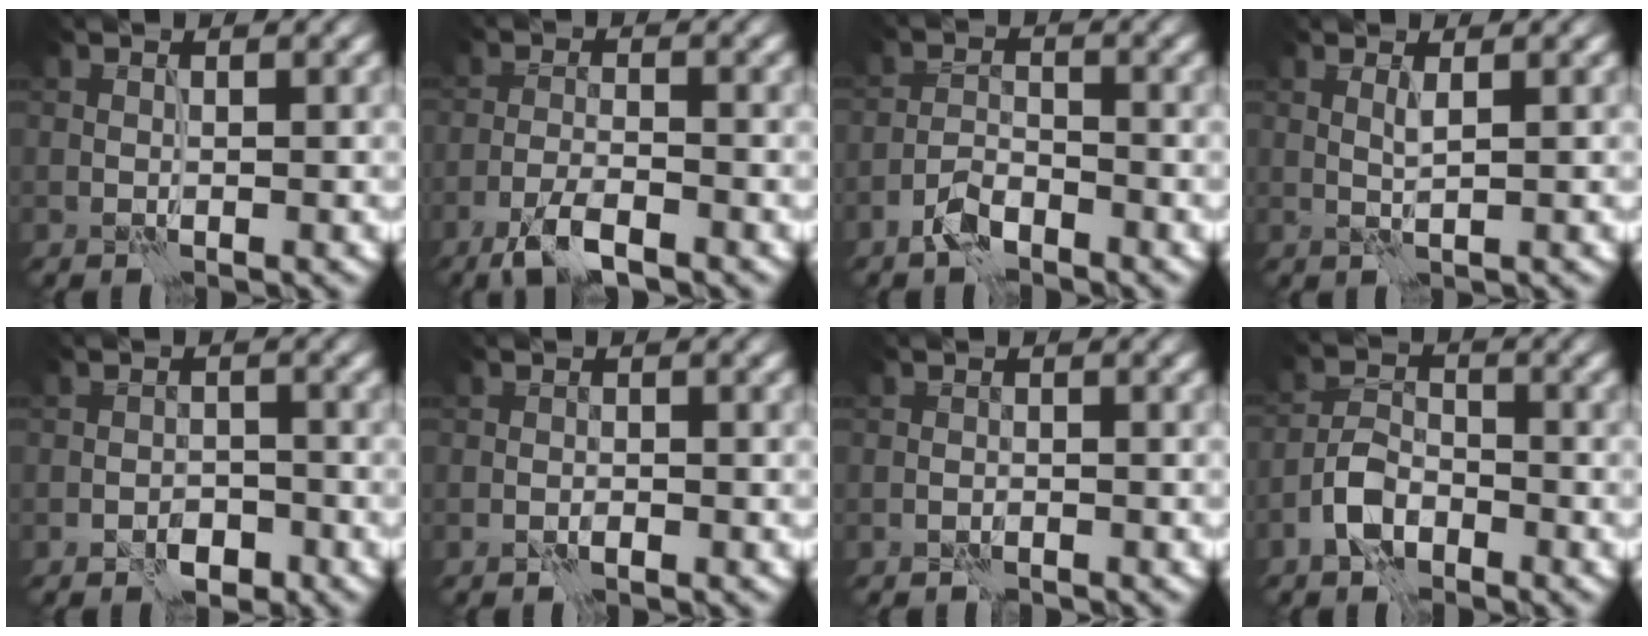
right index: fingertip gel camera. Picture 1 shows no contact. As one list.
[{"total": 3.9, "force": [-2.8, 0.8, 2.6], "torque": [-0.055, 0.000, -0.062]}, {"total": 2.7, "force": [-2.1, 1.0, 1.5], "torque": [-0.027, 0.006, -0.046]}, {"total": 1.0, "force": [0.5, -0.1, 0.9], "torque": [-0.023, 0.001, 0.008]}, {"total": 2.4, "force": [-1.6, 1.4, 1.1], "torque": [-0.010, 0.004, -0.030]}, {"total": 0.8, "force": [-0.5, 0.4, 0.5], "torque": [-0.007, 0.003, -0.010]}, {"total": 0.9, "force": [-0.7, 0.4, 0.2], "torque": [-0.003, 0.002, -0.015]}, {"total": 3.6, "force": [-2.2, 2.0, 2.1], "torque": [-0.036, 0.007, -0.051]}]